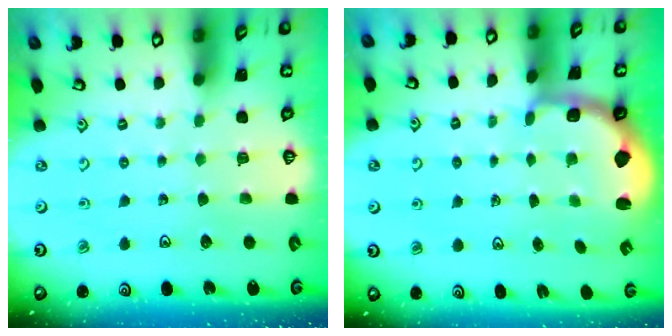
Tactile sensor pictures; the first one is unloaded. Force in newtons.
{"total": 2.2, "press": 1.5, "slide": 1.6}